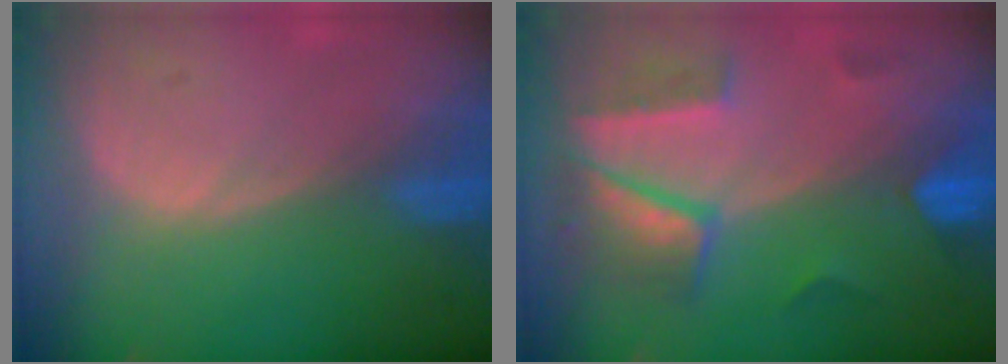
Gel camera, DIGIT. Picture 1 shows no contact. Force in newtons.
{"total": 7.4, "press": 7.2, "slide": 1.4}